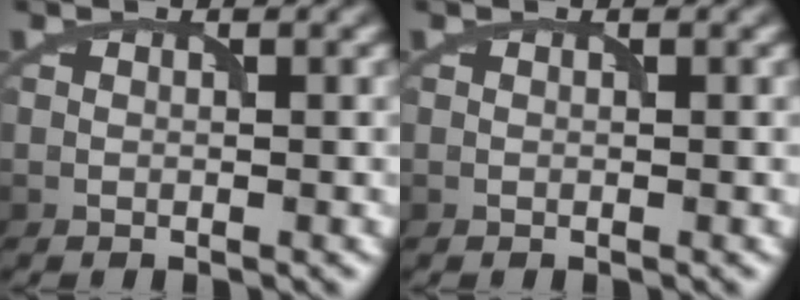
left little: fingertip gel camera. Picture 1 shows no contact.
{"total": 0.0}